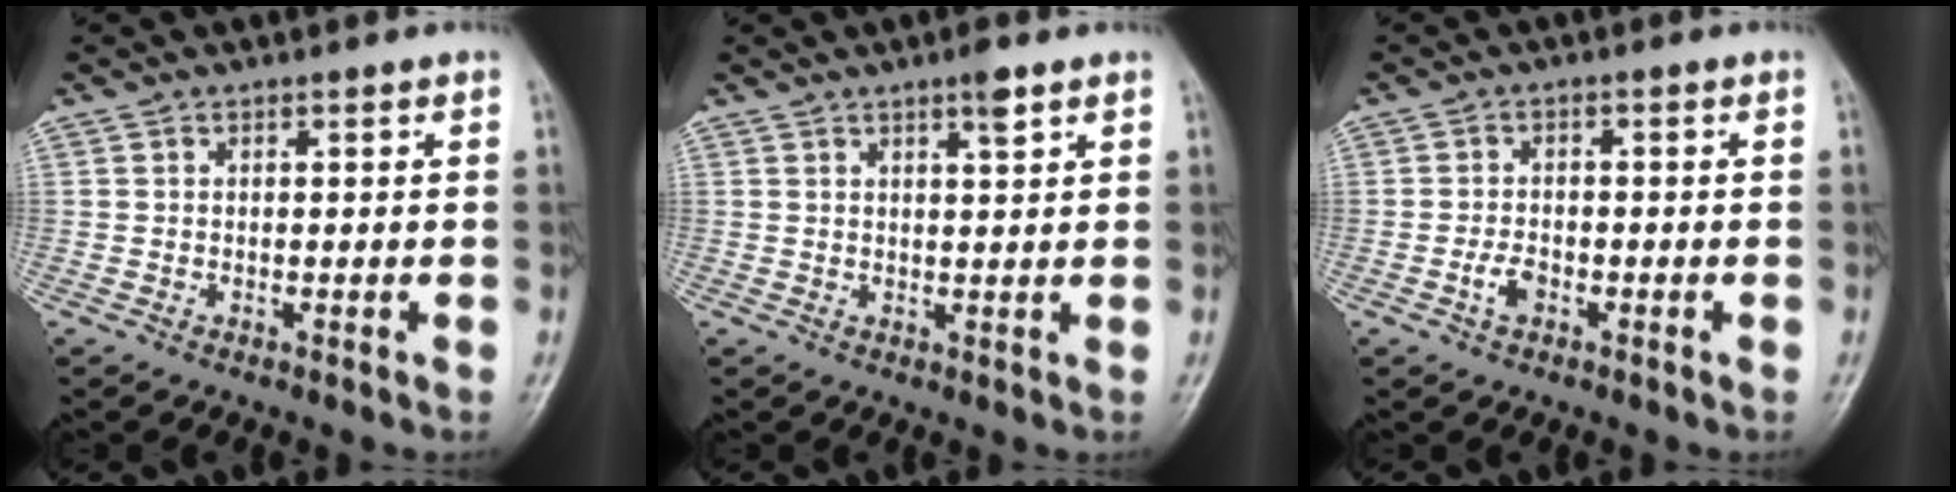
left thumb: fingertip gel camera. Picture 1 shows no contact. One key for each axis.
{"total": 3.0, "fx": 1.9, "fy": 0.5, "fz": 2.2, "tx": -0.032, "ty": -0.010, "tz": 0.029}
{"total": 3.0, "fx": -1.3, "fy": 1.8, "fz": 2.0, "tx": -0.037, "ty": 0.011, "tz": -0.025}